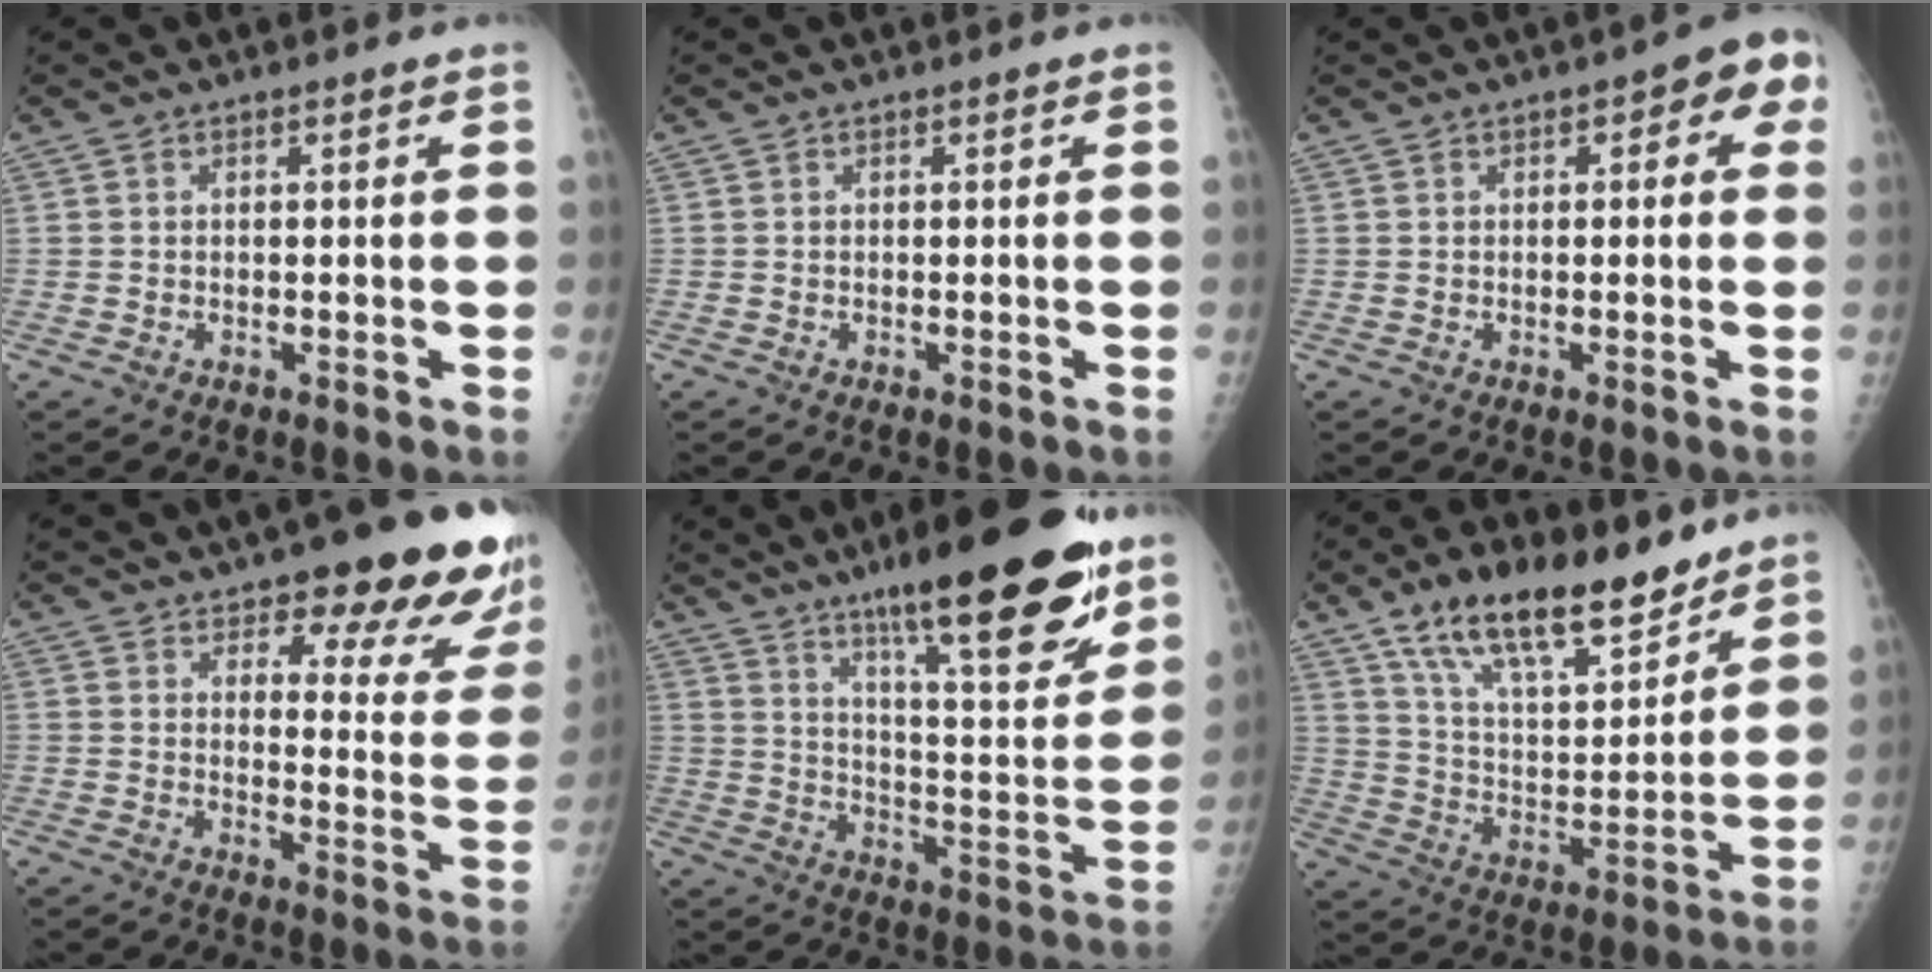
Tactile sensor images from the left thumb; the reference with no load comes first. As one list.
[{"total": 0.0}, {"total": 5.7, "force": [1.7, 2.7, 4.8], "torque": [-0.021, 0.008, 0.009]}, {"total": 20.0, "force": [14.6, 6.1, 12.2], "torque": [-0.098, -0.077, 0.175]}, {"total": 25.4, "force": [16.3, 5.8, 18.6], "torque": [-0.243, -0.067, 0.254]}, {"total": 19.7, "force": [13.8, 7.6, 11.8], "torque": [-0.158, -0.065, 0.242]}]